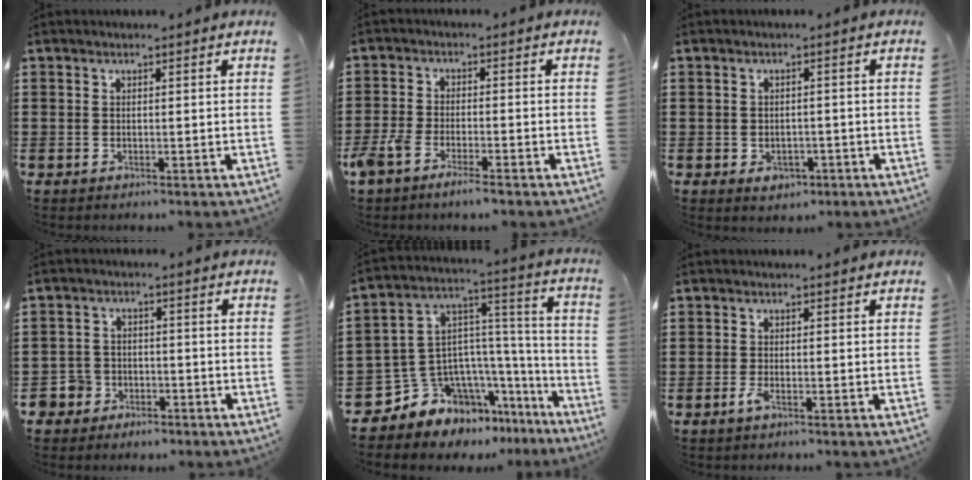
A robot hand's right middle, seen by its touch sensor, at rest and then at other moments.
{"total": 4.1, "force": [-3.3, 0.7, 2.3], "torque": [-0.066, -0.009, -0.070]}
{"total": 1.8, "force": [-0.9, 1.3, 0.9], "torque": [-0.022, 0.001, -0.020]}
{"total": 4.1, "force": [-3.2, 2.5, 0.1], "torque": [-0.026, 0.000, -0.074]}
{"total": 8.6, "force": [-6.2, 5.9, 0.9], "torque": [-0.062, -0.017, -0.120]}
{"total": 1.6, "force": [-0.9, 0.3, 1.3], "torque": [-0.032, -0.004, -0.018]}